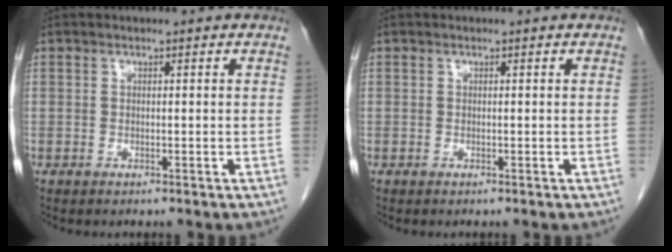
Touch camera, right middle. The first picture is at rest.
{"total": 0.0}